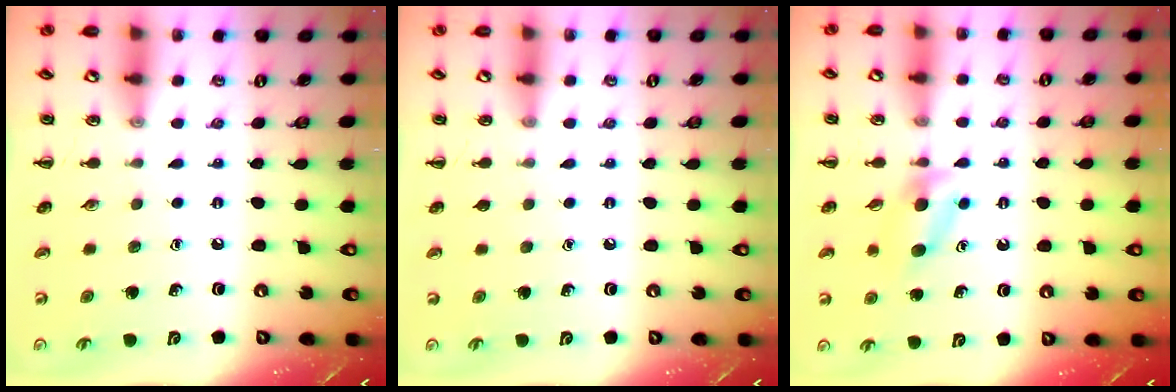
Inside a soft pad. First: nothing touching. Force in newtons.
{"total": 0.6, "press": 0.6, "slide": 0.1}
{"total": 4.1, "press": 3.7, "slide": 1.6}